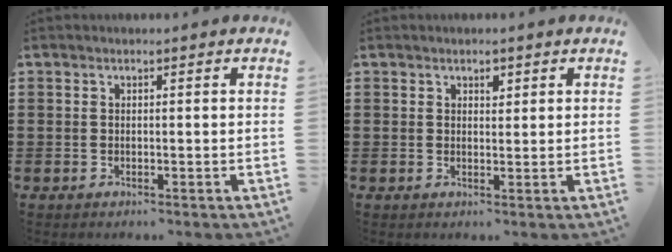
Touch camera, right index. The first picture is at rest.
{"total": 1.4, "force": [1.0, 0.8, 0.8], "torque": [-0.009, 0.001, 0.015]}